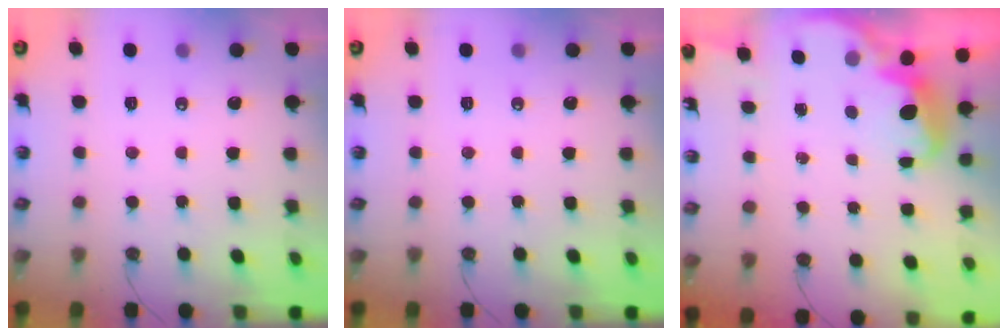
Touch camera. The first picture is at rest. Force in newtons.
{"total": 0.0}
{"total": 2.7, "press": 2.6, "slide": 0.6}